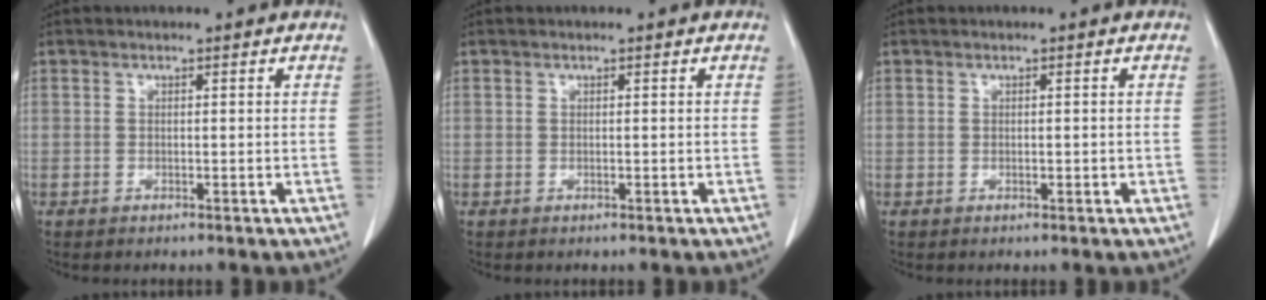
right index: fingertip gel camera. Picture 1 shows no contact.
{"total": 0.0}
{"total": 1.2, "force": [-0.2, 0.6, 1.0], "torque": [-0.021, 0.000, -0.001]}